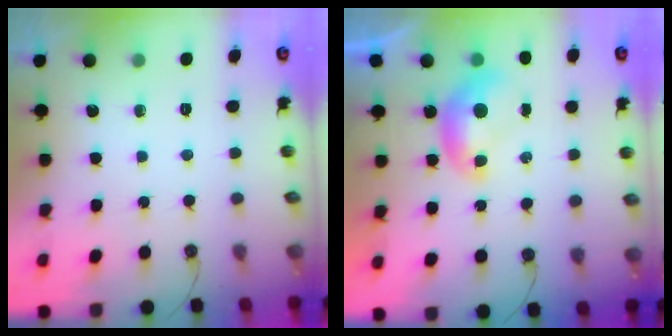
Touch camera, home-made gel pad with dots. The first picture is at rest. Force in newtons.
{"total": 0.0}